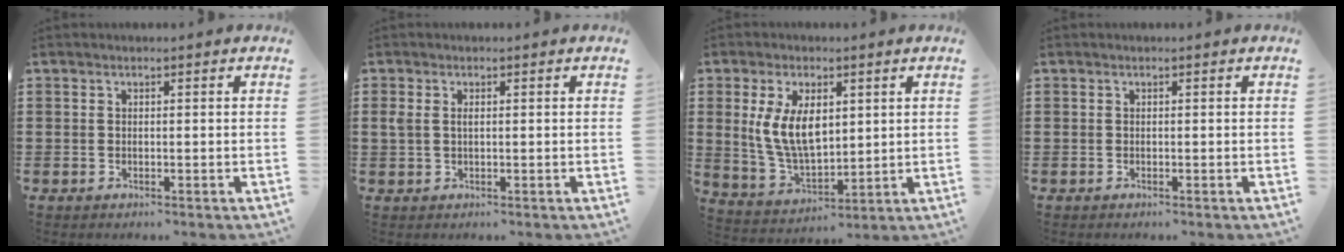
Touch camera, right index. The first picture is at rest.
{"total": 1.6, "force": [0.3, 0.8, 1.3], "torque": [-0.035, 0.003, 0.002]}
{"total": 9.1, "force": [2.1, 5.1, 7.3], "torque": [-0.162, 0.010, 0.037]}
{"total": 0.0}